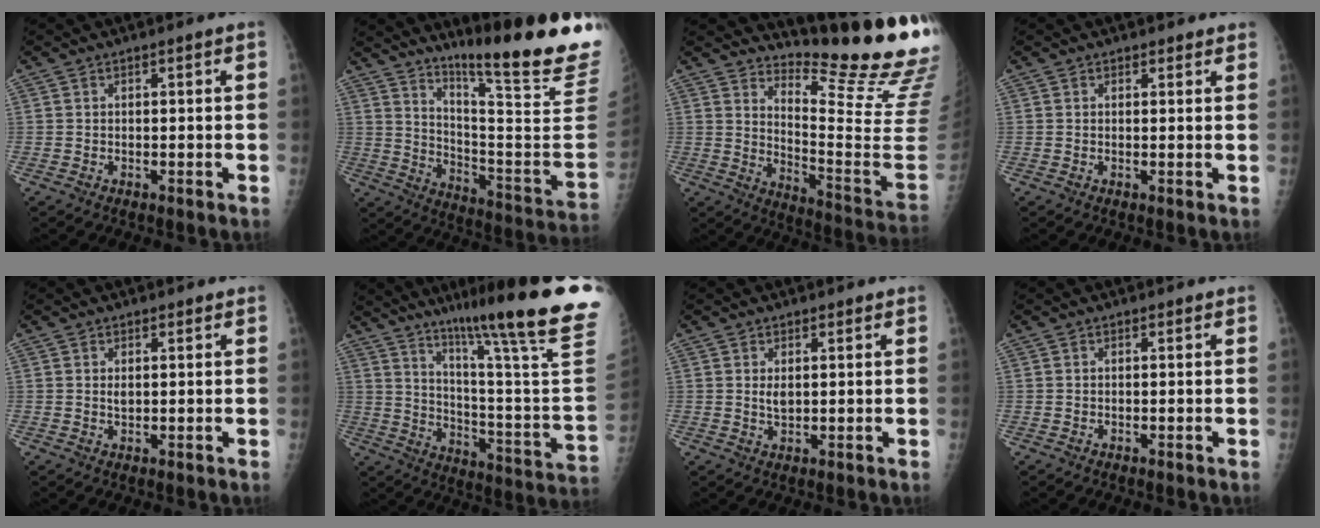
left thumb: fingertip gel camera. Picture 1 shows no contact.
{"total": 24.5, "force": [17.9, 1.4, 16.6], "torque": [-0.224, -0.139, 0.261]}
{"total": 20.1, "force": [17.1, 1.4, 10.5], "torque": [-0.135, -0.191, 0.230]}
{"total": 1.1, "force": [0.9, 0.7, 0.1], "torque": [0.012, -0.005, 0.007]}
{"total": 1.4, "force": [0.7, 0.9, 0.9], "torque": [-0.009, -0.004, 0.011]}
{"total": 29.0, "force": [19.6, 0.9, 21.4], "torque": [-0.284, -0.116, 0.287]}
{"total": 2.2, "force": [0.9, 1.4, 1.5], "torque": [-0.021, -0.008, 0.018]}
{"total": 0.0}